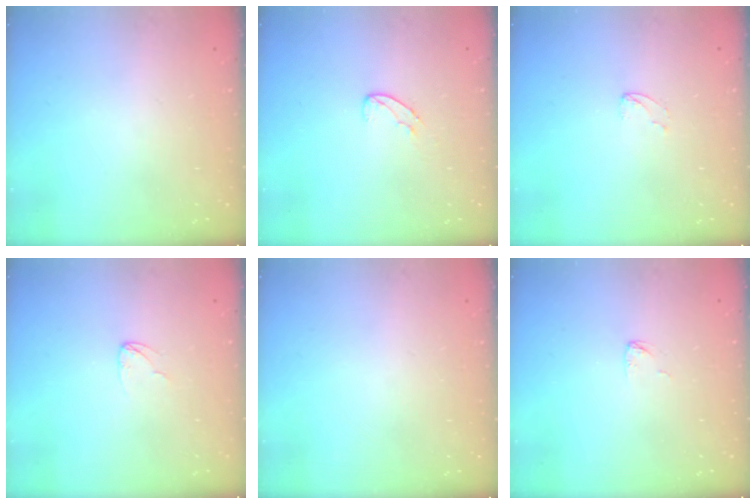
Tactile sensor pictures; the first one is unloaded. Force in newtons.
{"total": 5.9, "press": 5.9, "slide": 0.4}
{"total": 2.4, "press": 2.4, "slide": 0.2}
{"total": 2.7, "press": 2.7, "slide": 0.1}
{"total": 0.0}
{"total": 2.8, "press": 2.7, "slide": 0.2}